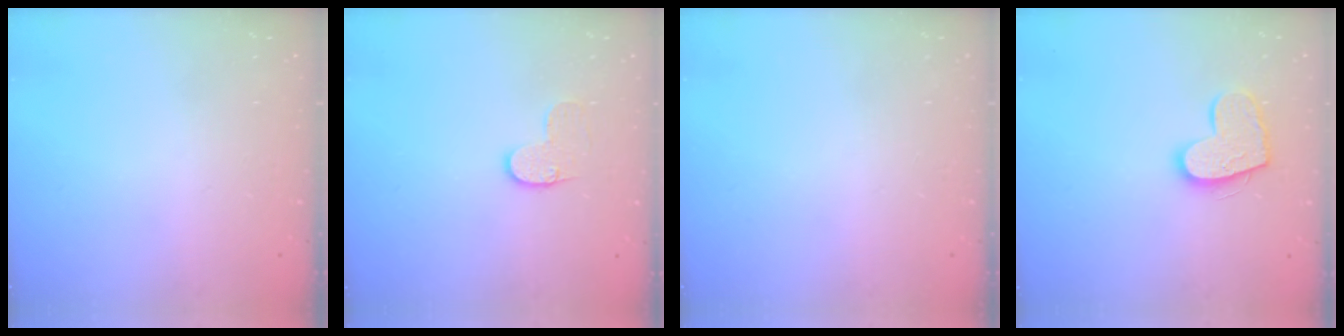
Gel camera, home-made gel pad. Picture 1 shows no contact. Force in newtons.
{"total": 6.3, "press": 6.3, "slide": 0.3}
{"total": 0.0}
{"total": 13.3, "press": 13.3, "slide": 0.9}